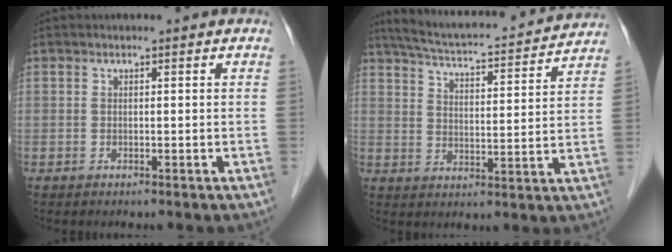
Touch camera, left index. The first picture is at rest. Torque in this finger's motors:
{"motor_torque": [0.44, -0.62, 0.07, 0.02]}